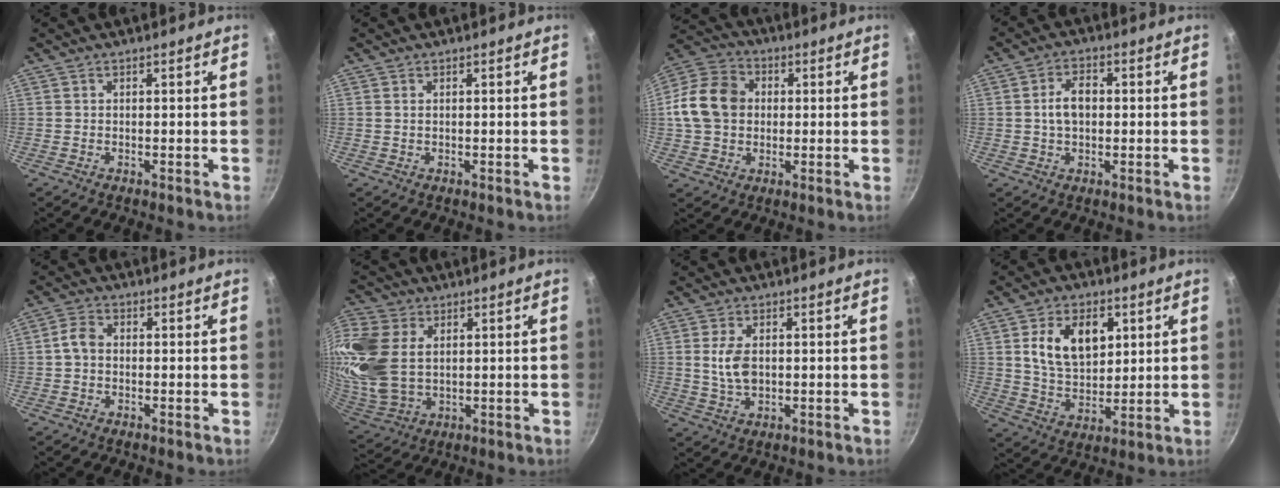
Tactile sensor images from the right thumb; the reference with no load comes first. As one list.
[{"total": 0.6, "force": [0.2, 0.4, 0.5], "torque": [-0.009, 0.001, 0.003]}, {"total": 13.2, "force": [0.8, 10.6, 7.7], "torque": [-0.119, 0.019, 0.000]}, {"total": 5.8, "force": [0.2, 3.7, 4.4], "torque": [-0.061, 0.012, 0.000]}, {"total": 3.7, "force": [-0.2, 2.8, 2.4], "torque": [-0.045, 0.014, -0.010]}, {"total": 18.9, "force": [3.9, 13.3, 12.9], "torque": [-0.287, -0.013, 0.082]}, {"total": 6.0, "force": [0.6, 3.6, 4.8], "torque": [-0.091, -0.001, 0.013]}, {"total": 13.0, "force": [3.9, 8.4, 9.1], "torque": [-0.126, -0.015, 0.069]}]